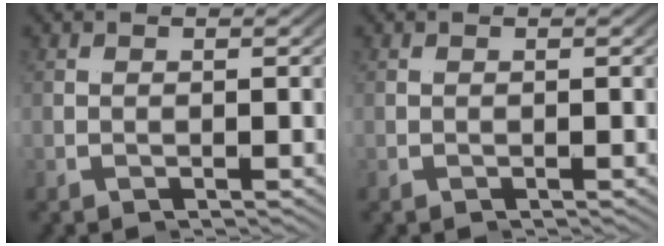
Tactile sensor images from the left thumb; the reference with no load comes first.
{"total": 0.0}